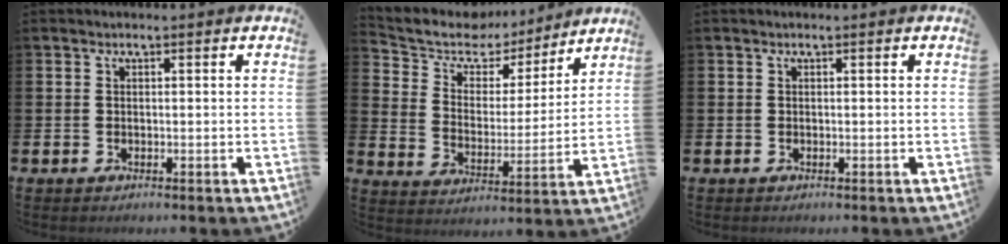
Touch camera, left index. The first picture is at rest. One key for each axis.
{"total": 7.6, "fx": 6.7, "fy": 3.4, "fz": 1.3, "tx": -0.061, "ty": -0.050, "tz": 0.114}
{"total": 0.0}